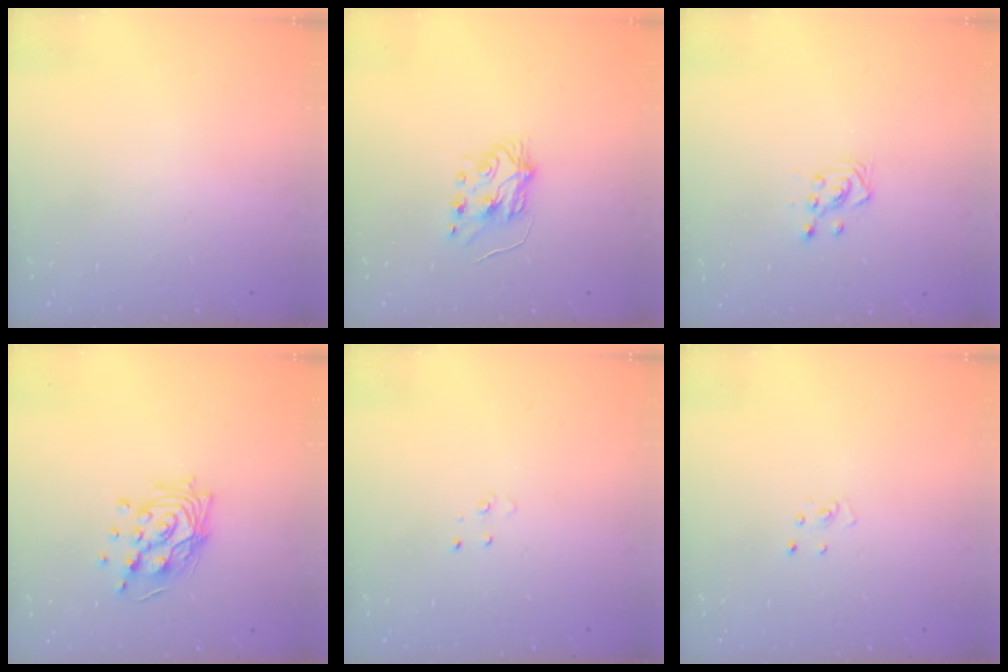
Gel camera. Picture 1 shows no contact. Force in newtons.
{"total": 5.2, "press": 5.1, "slide": 0.7}
{"total": 3.0, "press": 3.0, "slide": 0.5}
{"total": 14.4, "press": 13.6, "slide": 4.7}
{"total": 3.0, "press": 2.9, "slide": 0.3}
{"total": 2.3, "press": 2.3, "slide": 0.2}